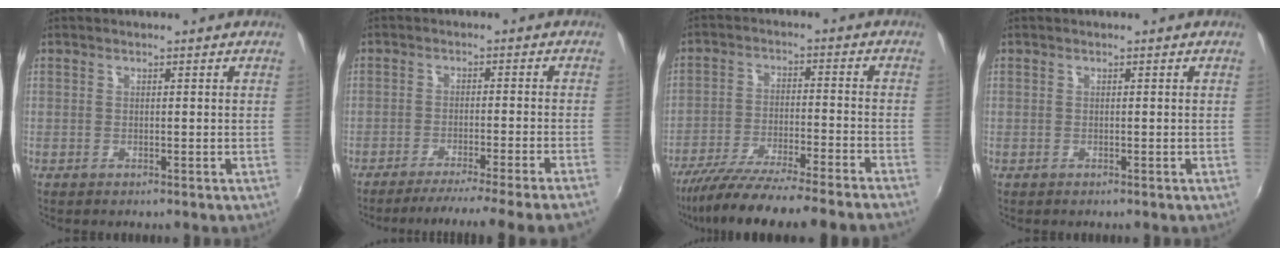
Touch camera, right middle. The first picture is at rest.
{"total": 13.1, "force": [-11.5, -3.8, 5.0], "torque": [-0.081, -0.019, -0.166]}
{"total": 16.8, "force": [-14.7, -1.7, 7.9], "torque": [-0.155, -0.044, -0.235]}
{"total": 0.0}